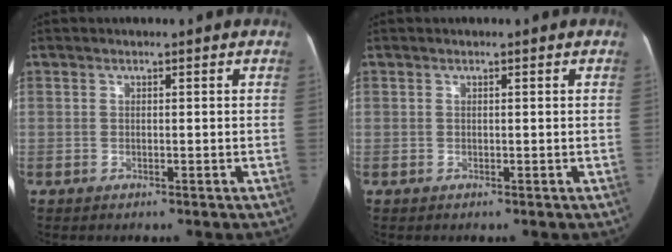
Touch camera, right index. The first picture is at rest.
{"total": 0.0}